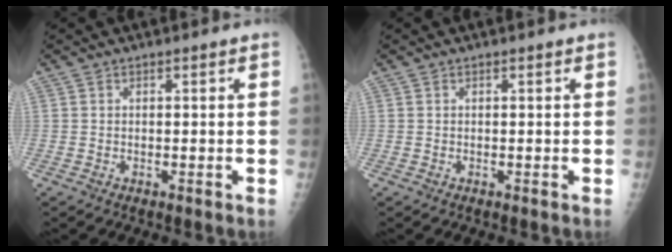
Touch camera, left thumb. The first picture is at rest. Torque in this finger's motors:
{"motor_torque": [-0.07, -0.07, 0.01, 0.00, 0.00]}